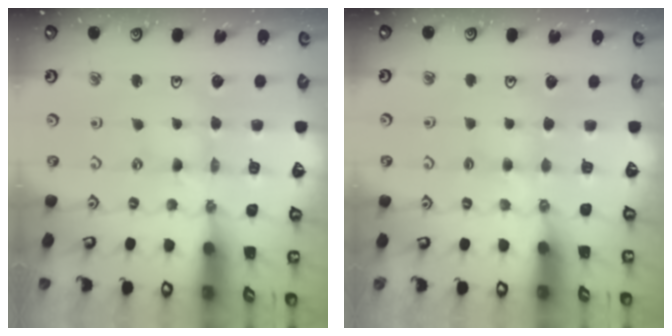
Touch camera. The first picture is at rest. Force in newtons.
{"total": 2.4, "press": 2.4, "slide": 0.4}